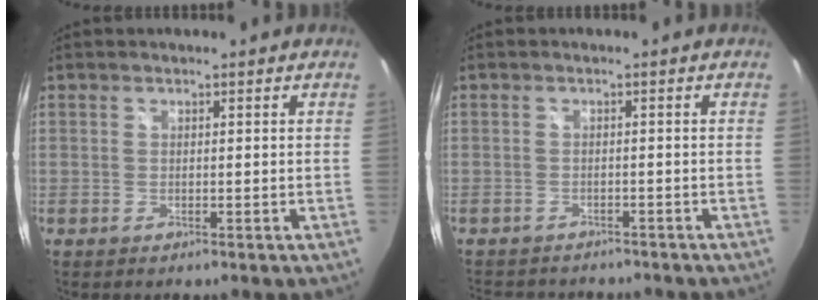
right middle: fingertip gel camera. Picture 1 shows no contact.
{"total": 7.1, "force": [-6.4, 2.5, 2.1], "torque": [-0.052, -0.012, -0.093]}